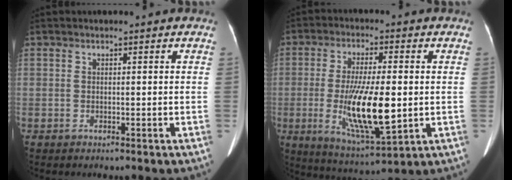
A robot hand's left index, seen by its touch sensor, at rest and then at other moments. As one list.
[{"total": 13.2, "force": [-2.4, 2.8, 12.6], "torque": [-0.239, -0.021, -0.032]}]